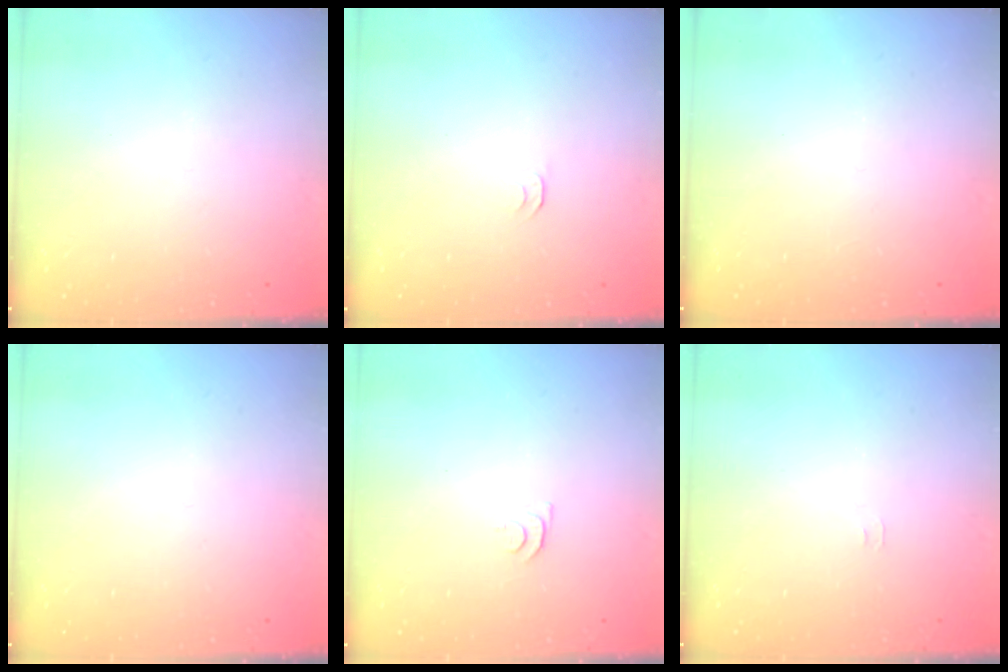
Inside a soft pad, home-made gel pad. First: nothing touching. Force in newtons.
{"total": 3.6, "press": 3.6, "slide": 0.6}
{"total": 2.6, "press": 2.6, "slide": 0.4}
{"total": 0.0}
{"total": 4.1, "press": 4.1, "slide": 0.5}
{"total": 3.4, "press": 3.4, "slide": 0.3}